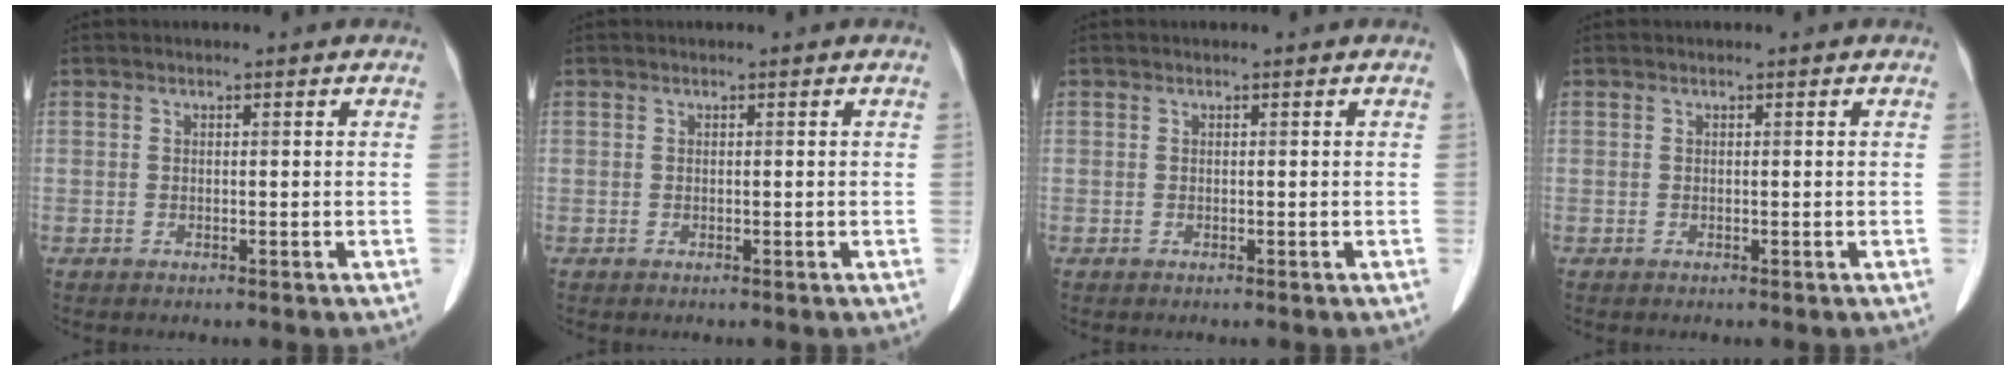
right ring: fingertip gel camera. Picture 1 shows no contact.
{"total": 0.0}
{"total": 0.0}
{"total": 0.0}